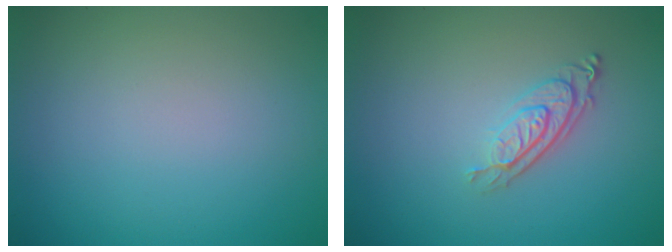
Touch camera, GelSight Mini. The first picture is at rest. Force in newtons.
{"total": 2.9, "press": 2.0, "slide": 2.0}